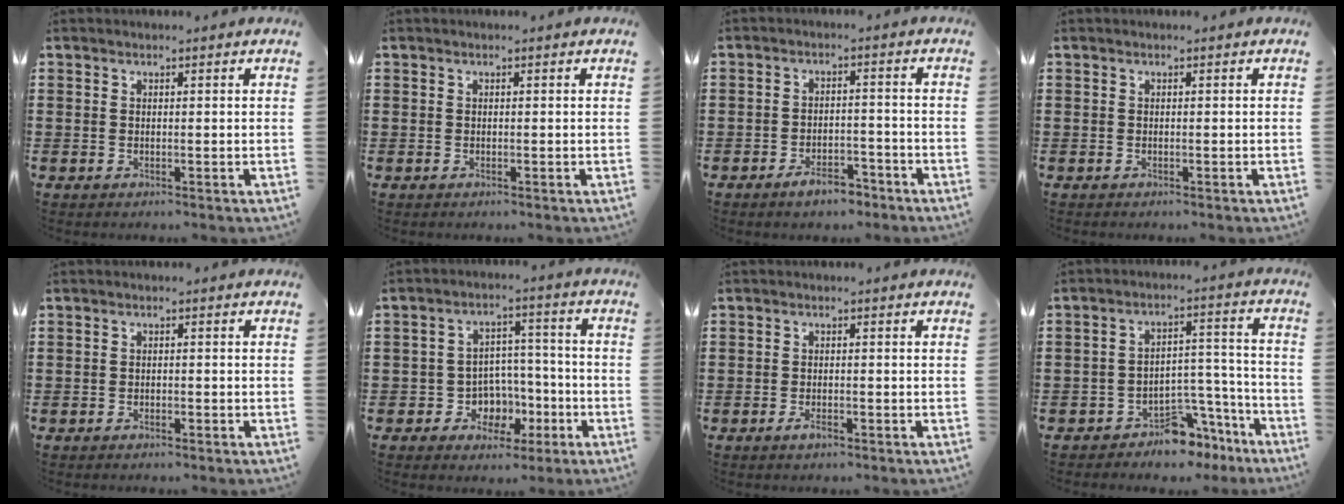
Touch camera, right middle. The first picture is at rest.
{"total": 0.0}
{"total": 4.2, "force": [-3.6, 1.4, 1.6], "torque": [-0.033, 0.010, -0.071]}
{"total": 0.0}
{"total": 1.0, "force": [-0.9, 0.3, 0.4], "torque": [-0.009, -0.002, -0.017]}
{"total": 5.9, "force": [-2.4, 5.0, 1.9], "torque": [-0.038, 0.015, -0.041]}
{"total": 1.8, "force": [-1.2, 0.7, 1.2], "torque": [-0.030, -0.002, -0.024]}
{"total": 6.1, "force": [-5.6, 1.9, 1.3], "torque": [-0.022, 0.023, -0.108]}